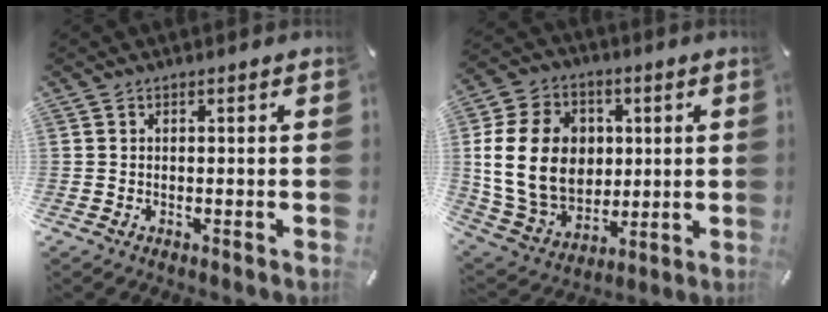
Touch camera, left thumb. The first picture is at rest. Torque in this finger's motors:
{"motor_torque": [0.93, 2.01, 1.08, -0.26, 0.84]}